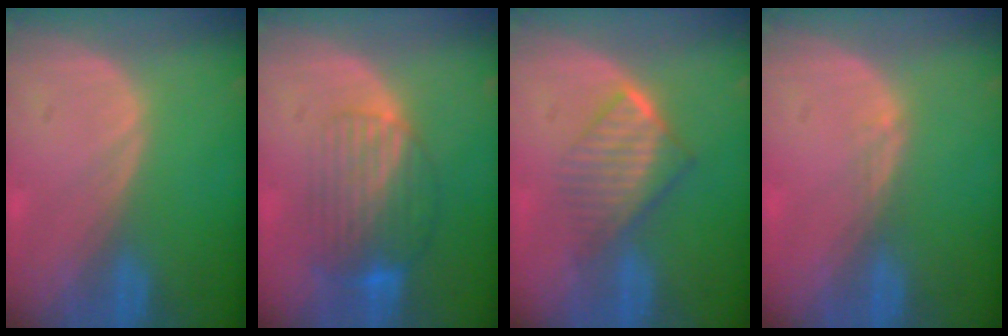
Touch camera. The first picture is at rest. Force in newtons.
{"total": 8.4, "press": 7.2, "slide": 4.4}
{"total": 6.6, "press": 5.9, "slide": 3.0}
{"total": 1.0, "press": 0.7, "slide": 0.7}